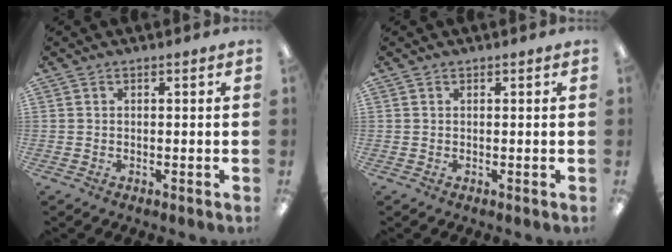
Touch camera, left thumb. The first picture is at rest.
{"total": 0.0}